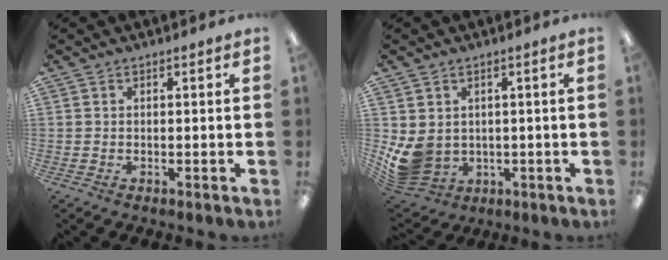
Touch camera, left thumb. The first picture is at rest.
{"total": 8.1, "force": [0.1, 6.9, 4.3], "torque": [-0.111, -0.014, 0.009]}